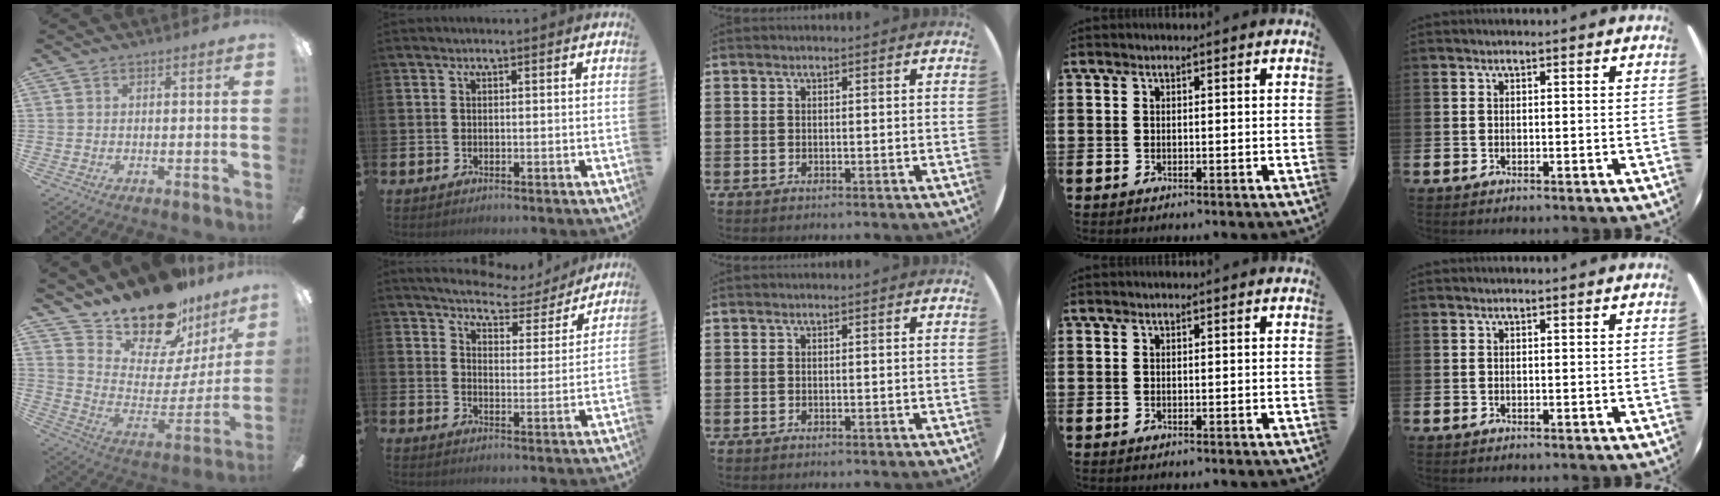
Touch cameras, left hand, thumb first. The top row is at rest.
{"thumb": {"total": 20.2, "force": [17.5, 7.5, 6.7], "torque": [-0.113, -0.142, 0.308]}, "index": {"total": 5.1, "force": [4.7, 1.3, 1.2], "torque": [-0.029, -0.039, 0.073]}}